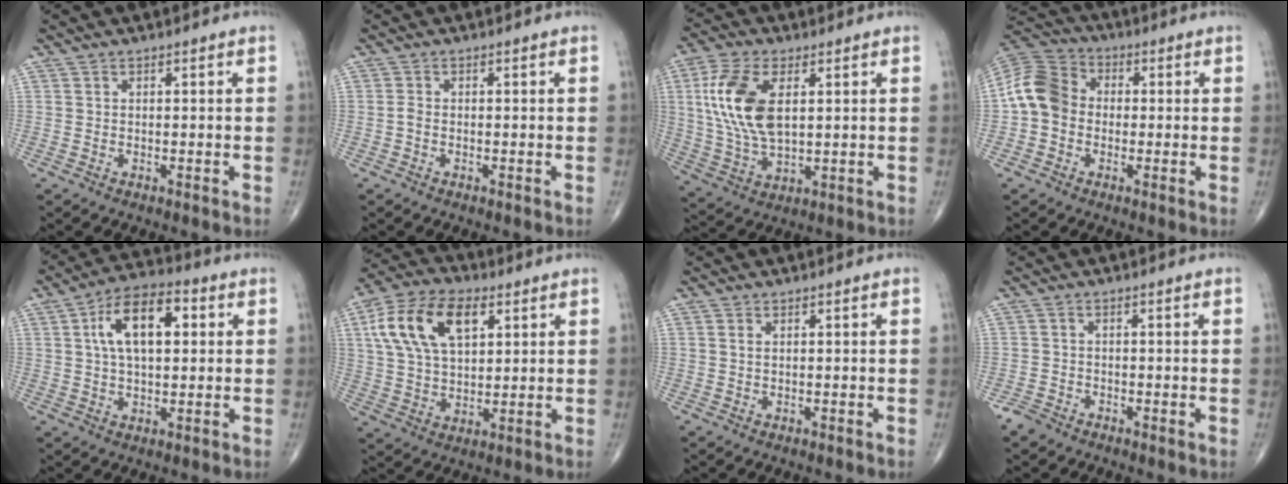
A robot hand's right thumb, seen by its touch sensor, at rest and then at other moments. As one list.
[{"total": 0.8, "force": [-0.3, 0.5, 0.6], "torque": [-0.015, 0.000, -0.010]}, {"total": 14.6, "force": [3.3, 7.6, 12.0], "torque": [-0.250, -0.006, 0.066]}, {"total": 9.8, "force": [-1.0, 8.0, 5.6], "torque": [-0.102, 0.031, -0.034]}, {"total": 13.0, "force": [3.1, 6.8, 10.7], "torque": [-0.172, 0.016, 0.046]}, {"total": 16.2, "force": [5.8, 9.2, 12.0], "torque": [-0.213, 0.004, 0.104]}, {"total": 0.9, "force": [0.4, 0.5, 0.7], "torque": [-0.017, 0.003, 0.009]}, {"total": 2.1, "force": [-1.5, 1.3, 0.6], "torque": [-0.010, 0.000, -0.033]}]